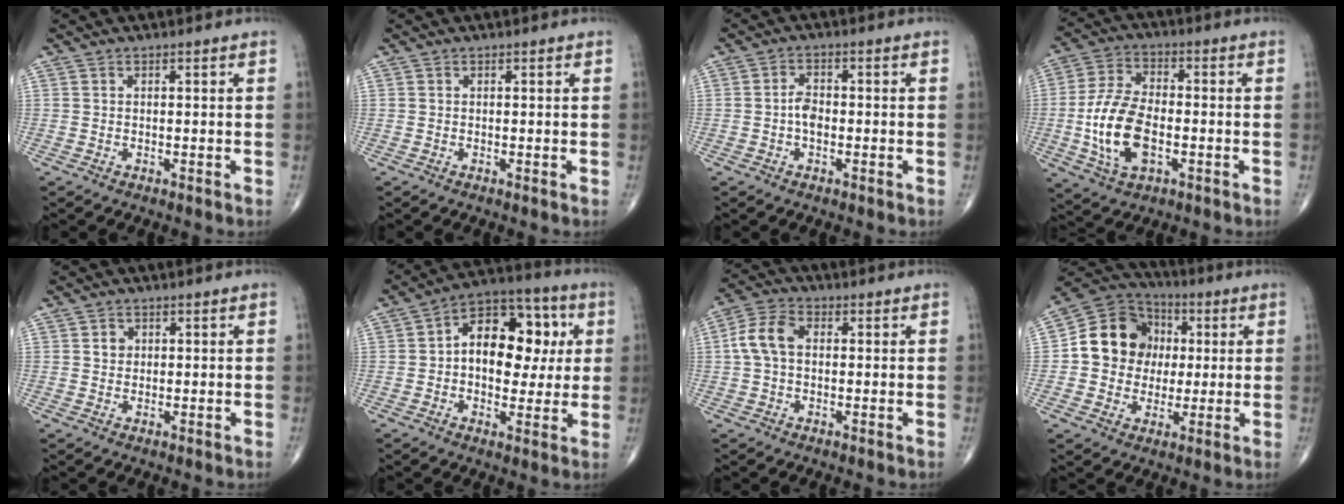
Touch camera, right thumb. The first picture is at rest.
{"total": 0.0}
{"total": 3.1, "force": [-0.6, 1.9, 2.3], "torque": [-0.033, 0.009, -0.017]}
{"total": 13.6, "force": [-2.7, 7.5, 11.0], "torque": [-0.217, 0.013, -0.048]}
{"total": 1.8, "force": [0.4, 1.6, 0.7], "torque": [-0.003, 0.000, 0.006]}
{"total": 16.3, "force": [2.1, 10.4, 12.3], "torque": [-0.132, 0.027, 0.022]}
{"total": 7.0, "force": [0.6, 4.6, 5.3], "torque": [-0.109, 0.024, 0.004]}
{"total": 14.0, "force": [1.1, 12.4, 6.3], "torque": [-0.069, 0.020, 0.011]}